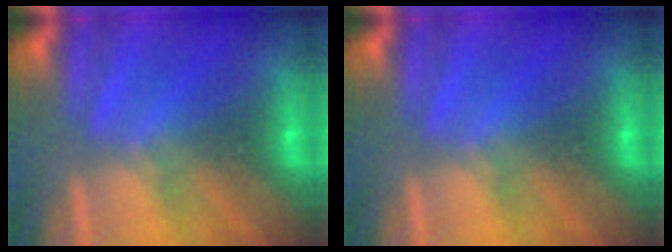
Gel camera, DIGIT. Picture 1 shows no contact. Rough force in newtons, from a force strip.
{"total": 0.0}